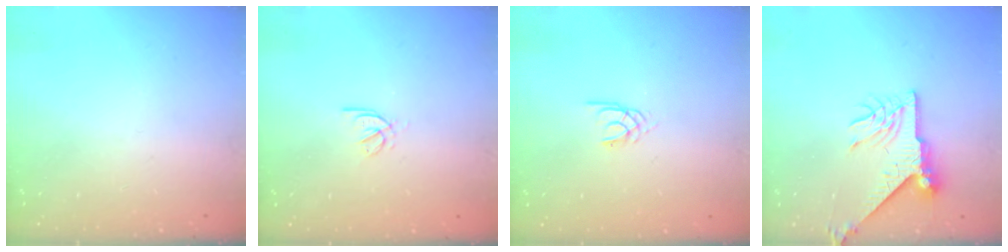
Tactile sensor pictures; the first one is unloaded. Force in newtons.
{"total": 2.9, "press": 2.8, "slide": 0.8}
{"total": 1.7, "press": 1.7, "slide": 0.3}
{"total": 9.9, "press": 9.8, "slide": 1.1}